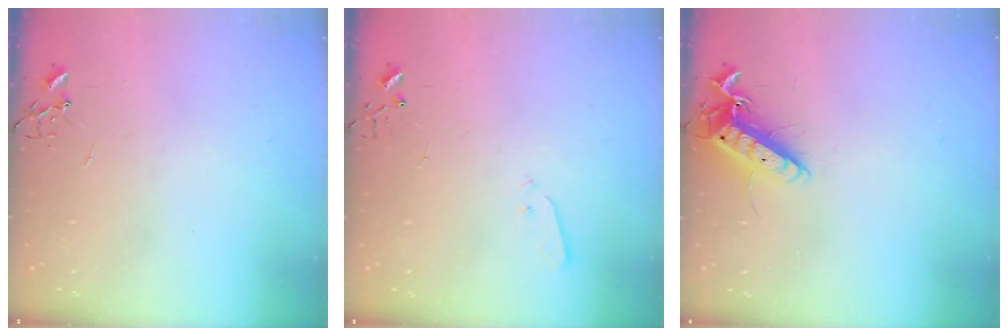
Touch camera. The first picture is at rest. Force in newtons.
{"total": 3.1, "press": 3.1, "slide": 0.7}
{"total": 13.2, "press": 13.1, "slide": 1.2}